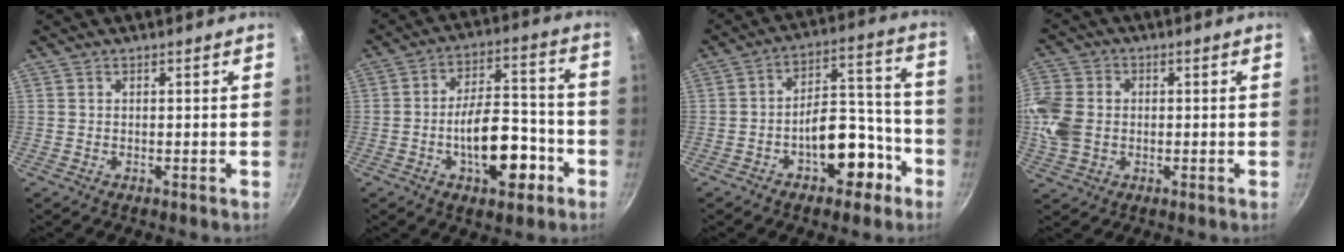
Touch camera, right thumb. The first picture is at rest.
{"total": 14.5, "force": [-5.4, 7.0, 11.5], "torque": [-0.142, 0.052, -0.080]}
{"total": 13.0, "force": [-6.0, 7.3, 9.0], "torque": [-0.078, 0.083, -0.076]}
{"total": 9.6, "force": [-0.2, 7.5, 5.9], "torque": [-0.117, 0.002, -0.014]}